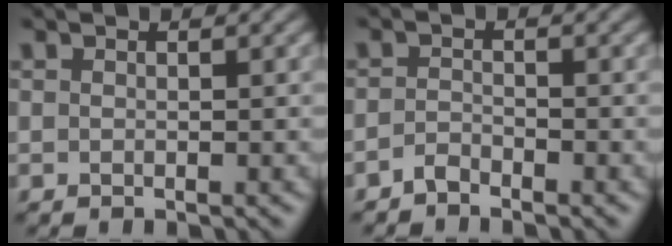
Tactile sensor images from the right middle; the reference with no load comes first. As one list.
[{"total": 1.2, "force": [-1.1, 0.3, 0.4], "torque": [-0.007, 0.004, -0.024]}]